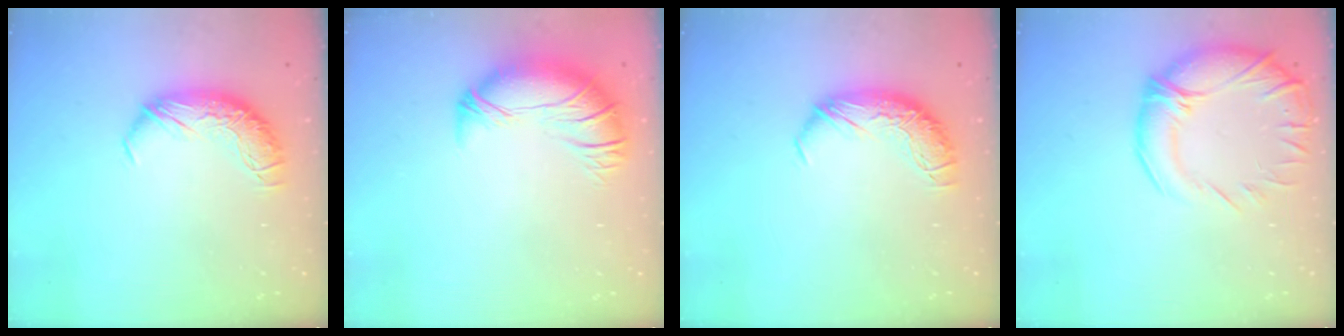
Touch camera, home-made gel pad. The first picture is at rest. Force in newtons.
{"total": 2.6, "press": 0.1, "slide": 2.6}
{"total": 0.0}
{"total": 7.1, "press": 5.7, "slide": 4.2}